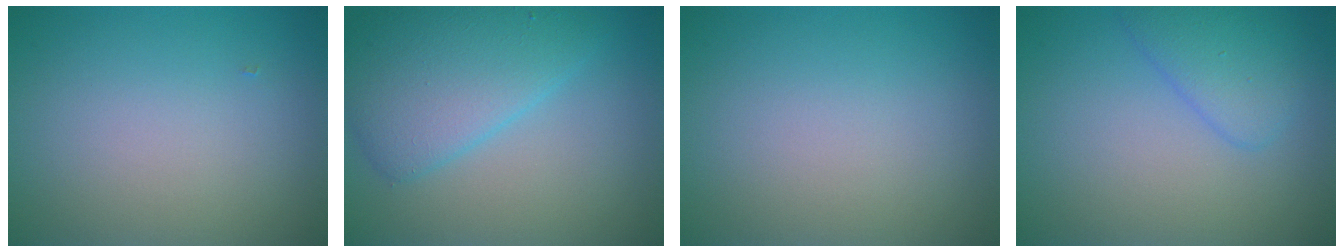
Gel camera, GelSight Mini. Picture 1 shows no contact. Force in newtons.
{"total": 5.6, "press": 5.6, "slide": 0.1}
{"total": 0.0}
{"total": 2.9, "press": 2.9, "slide": 0.3}